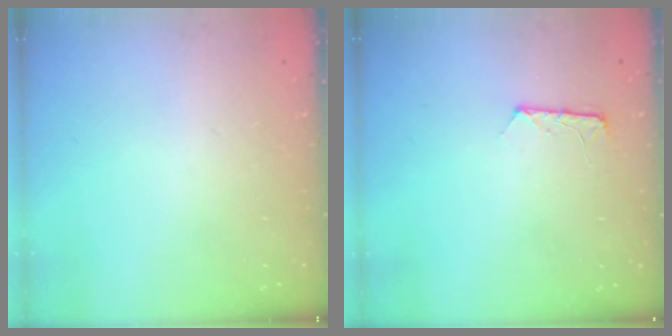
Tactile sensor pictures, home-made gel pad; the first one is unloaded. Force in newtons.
{"total": 6.7, "press": 6.7, "slide": 0.7}